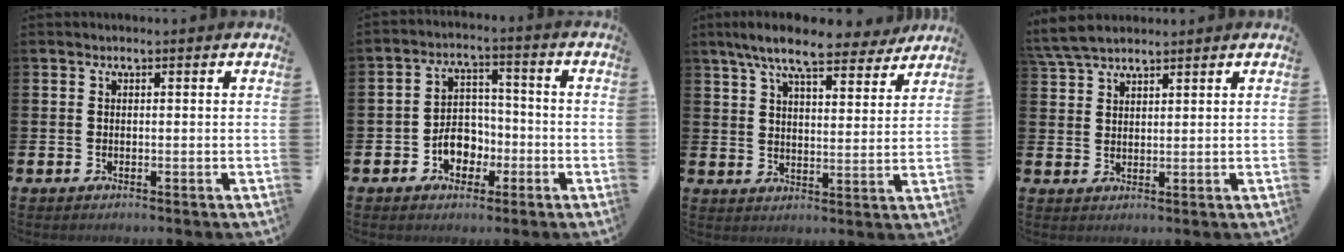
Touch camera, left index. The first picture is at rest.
{"total": 5.4, "force": [-2.1, 4.2, 2.7], "torque": [-0.044, 0.008, -0.044]}
{"total": 9.4, "force": [8.3, 1.9, 4.0], "torque": [-0.094, -0.031, 0.150]}
{"total": 4.7, "force": [4.3, 1.2, 1.4], "torque": [-0.038, -0.009, 0.082]}